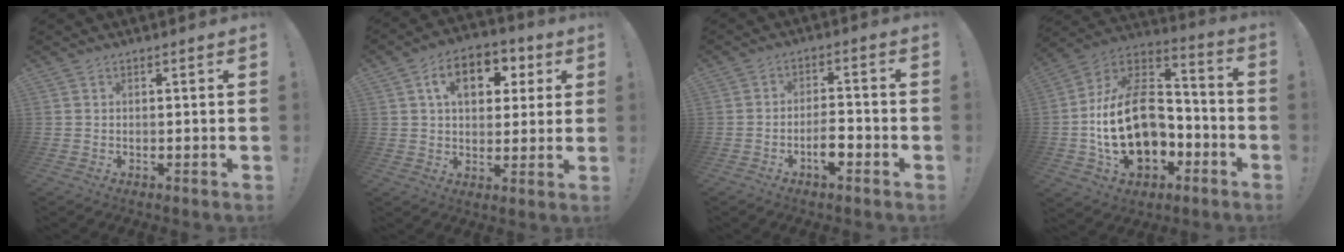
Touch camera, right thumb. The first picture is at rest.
{"total": 12.1, "force": [4.1, 8.3, 7.8], "torque": [-0.111, 0.000, 0.070]}
{"total": 5.7, "force": [-2.9, 1.9, 4.5], "torque": [-0.075, 0.011, -0.050]}
{"total": 24.2, "force": [-4.1, 16.6, 17.2], "torque": [-0.304, 0.021, -0.057]}